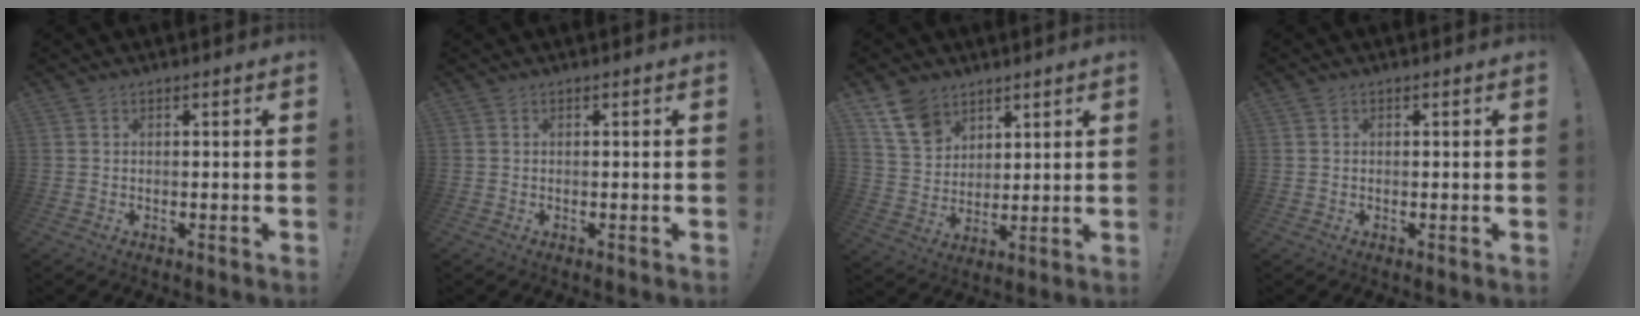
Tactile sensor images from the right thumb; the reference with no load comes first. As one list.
[{"total": 0.0}, {"total": 11.1, "force": [7.2, 7.3, 4.1], "torque": [-0.077, -0.037, 0.143]}, {"total": 0.0}]